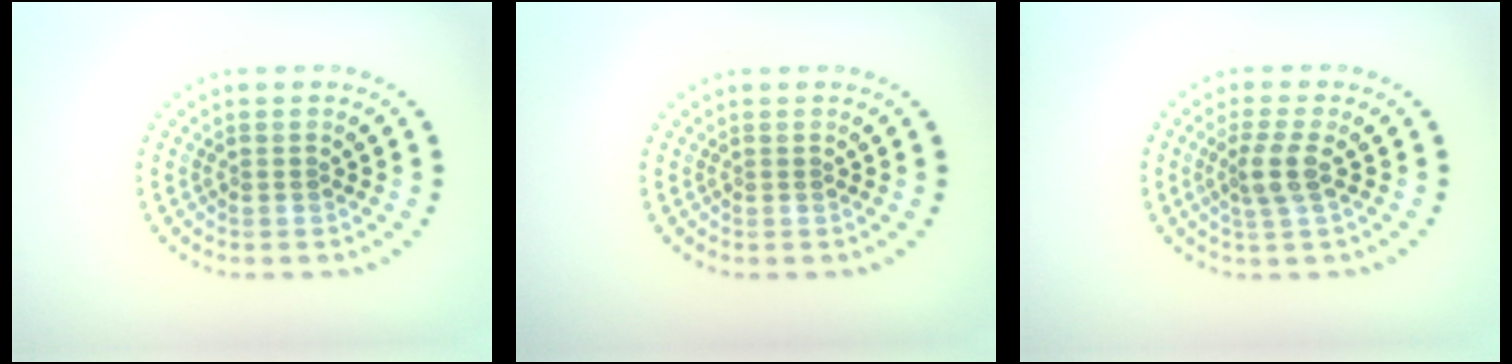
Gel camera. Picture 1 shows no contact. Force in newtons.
{"total": 0.0}
{"total": 2.2, "press": 1.8, "slide": 1.3}